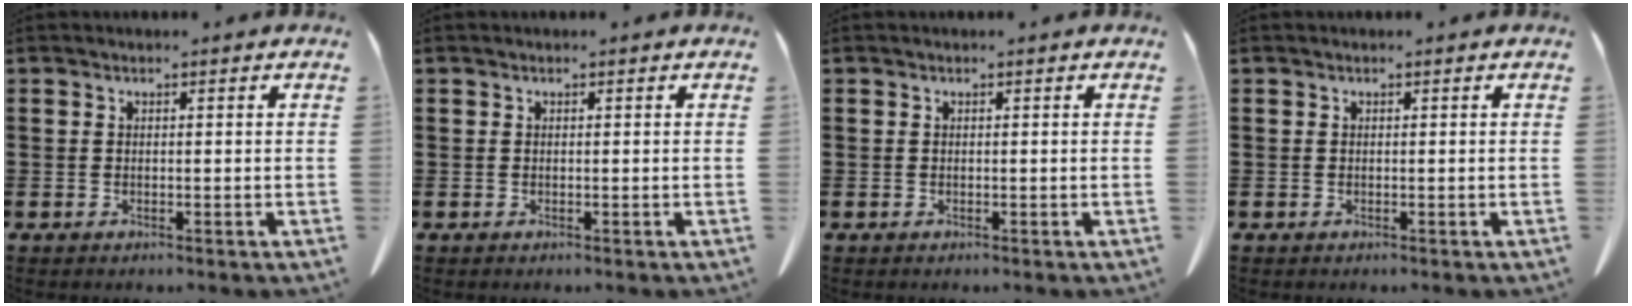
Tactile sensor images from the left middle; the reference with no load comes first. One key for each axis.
{"total": 0.0}
{"total": 0.0}
{"total": 0.0}